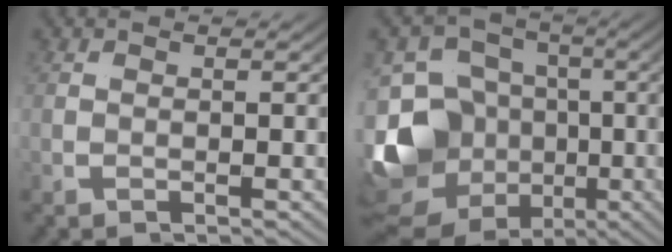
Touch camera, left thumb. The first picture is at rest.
{"total": 10.8, "force": [-2.7, 6.6, 8.0], "torque": [-0.174, -0.021, -0.046]}